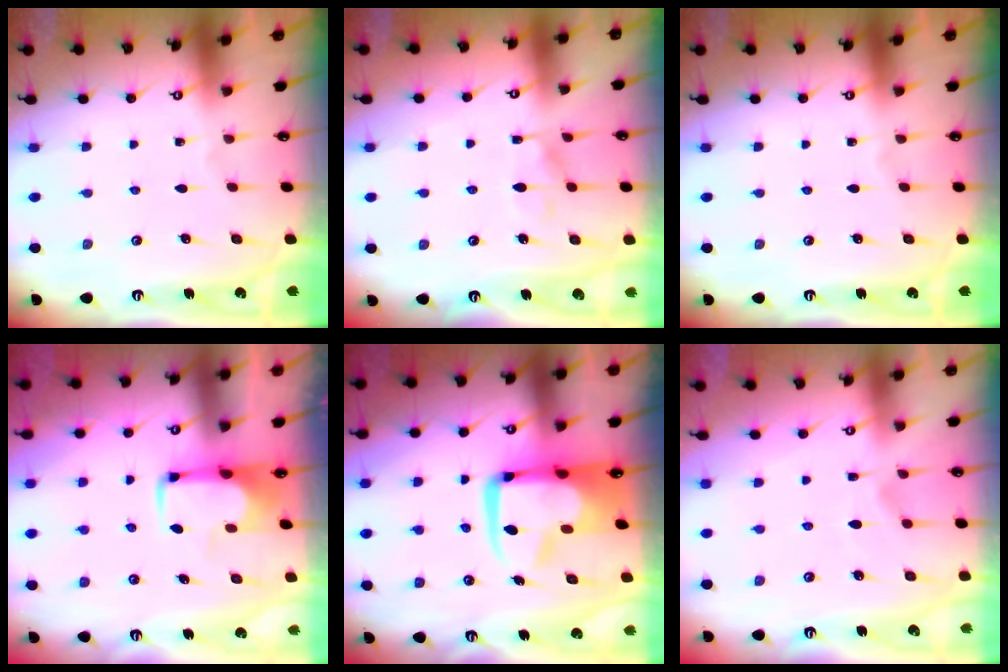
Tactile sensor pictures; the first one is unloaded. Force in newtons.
{"total": 7.2, "press": 7.2, "slide": 0.2}
{"total": 0.0}
{"total": 1.8, "press": 1.7, "slide": 0.5}
{"total": 12.9, "press": 12.8, "slide": 1.7}
{"total": 2.4, "press": 2.1, "slide": 1.2}